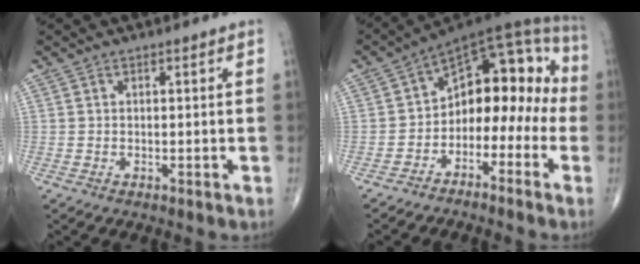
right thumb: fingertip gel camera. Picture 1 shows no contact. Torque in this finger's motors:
{"motor_torque": [0.41, -0.23, 0.78, -0.48, 0.22]}